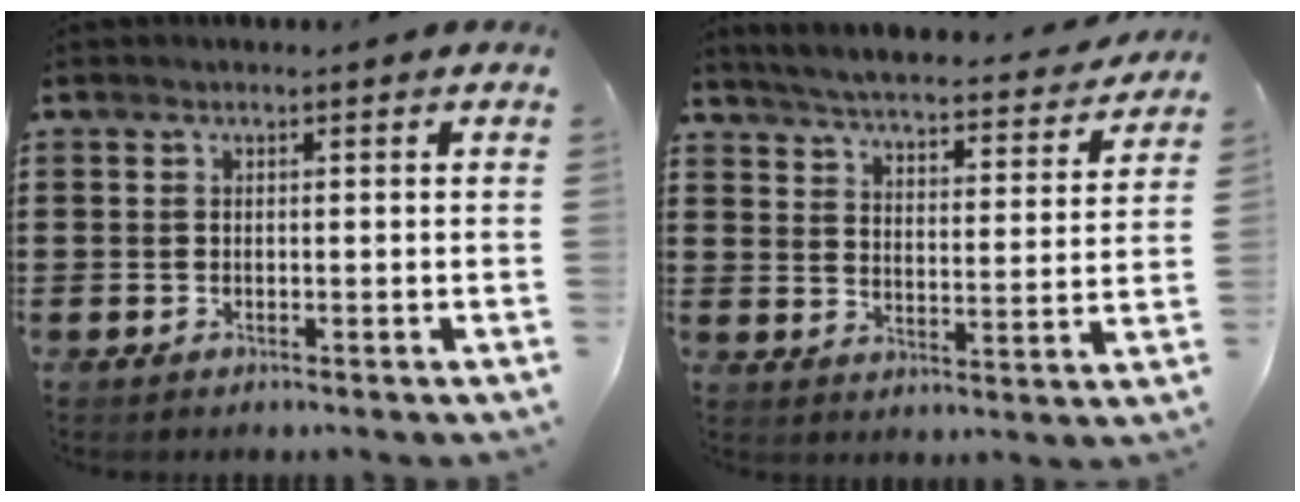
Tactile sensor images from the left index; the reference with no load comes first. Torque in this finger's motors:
{"motor_torque": [1.14, -0.99, 0.23, 0.10]}